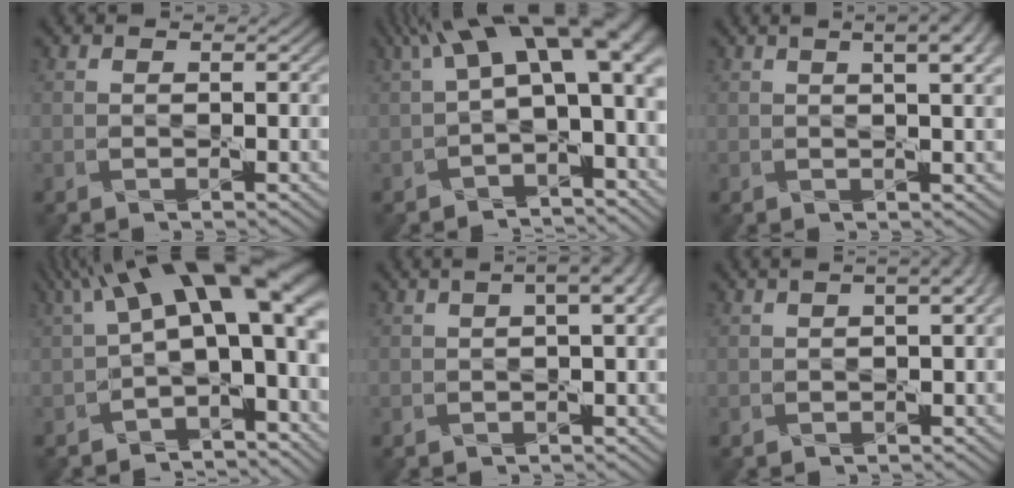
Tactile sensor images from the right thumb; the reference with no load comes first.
{"total": 12.2, "force": [2.6, 5.4, 10.6], "torque": [-0.159, 0.006, 0.050]}
{"total": 6.6, "force": [2.8, 2.1, 5.5], "torque": [-0.060, 0.017, 0.022]}
{"total": 14.9, "force": [2.9, 6.3, 13.2], "torque": [-0.201, 0.003, 0.057]}
{"total": 4.1, "force": [1.2, 1.1, 3.7], "torque": [-0.051, 0.016, 0.011]}
{"total": 4.6, "force": [1.2, 1.8, 4.1], "torque": [-0.048, 0.018, 0.003]}